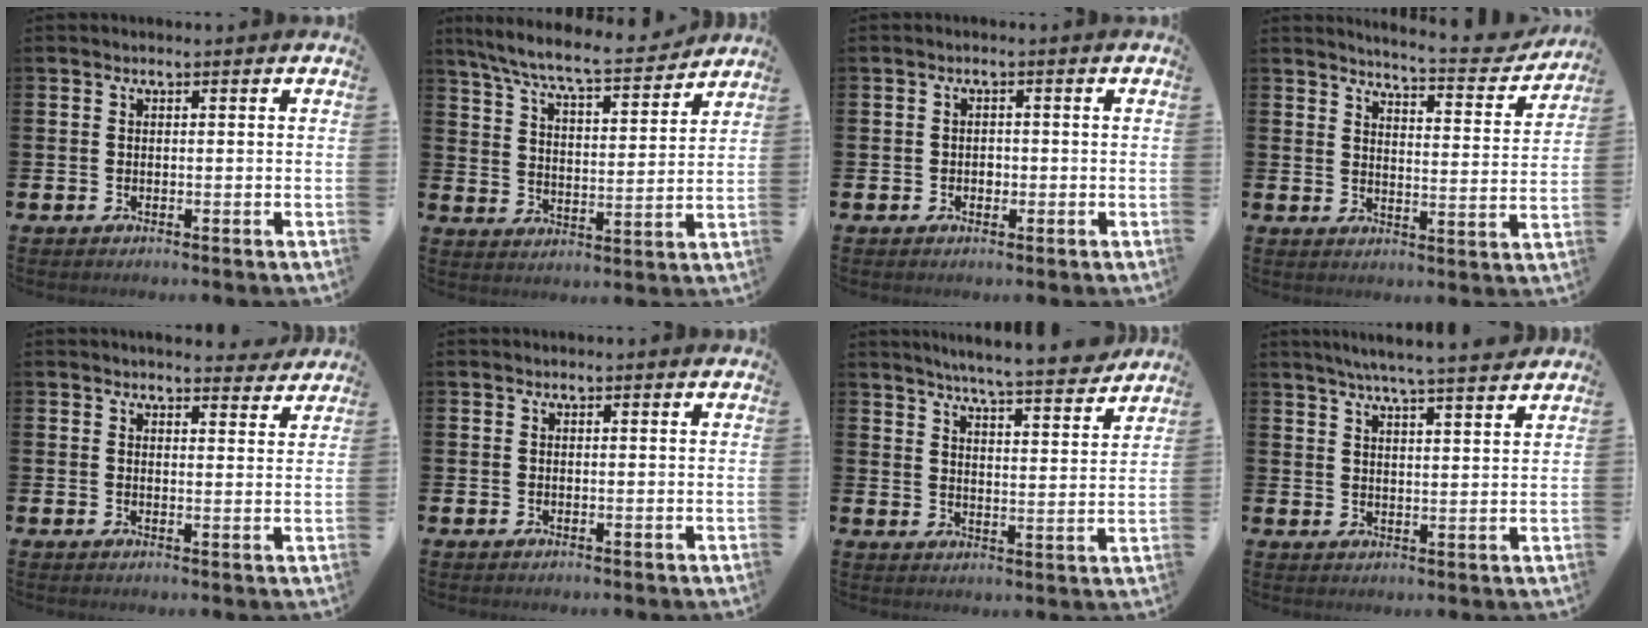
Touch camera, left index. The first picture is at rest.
{"total": 7.9, "force": [7.3, 0.6, 2.9], "torque": [-0.090, -0.049, 0.125]}
{"total": 1.1, "force": [-0.2, 0.9, 0.4], "torque": [0.001, 0.001, -0.007]}
{"total": 5.2, "force": [5.1, 0.3, 1.1], "torque": [-0.033, -0.045, 0.080]}
{"total": 3.6, "force": [3.6, 0.5, 0.2], "torque": [0.003, -0.023, 0.062]}
{"total": 0.0}
{"total": 6.5, "force": [6.2, -0.4, 1.7], "torque": [-0.044, -0.048, 0.105]}
{"total": 6.1, "force": [5.8, -0.5, 1.9], "torque": [-0.044, -0.032, 0.099]}